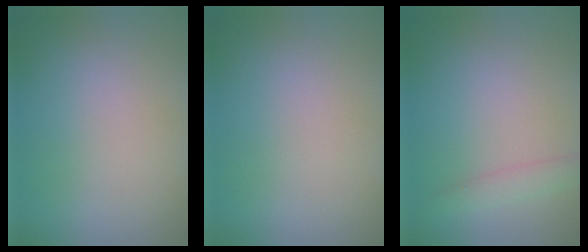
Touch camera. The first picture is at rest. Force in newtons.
{"total": 0.0}
{"total": 1.7, "press": 1.7, "slide": 0.0}